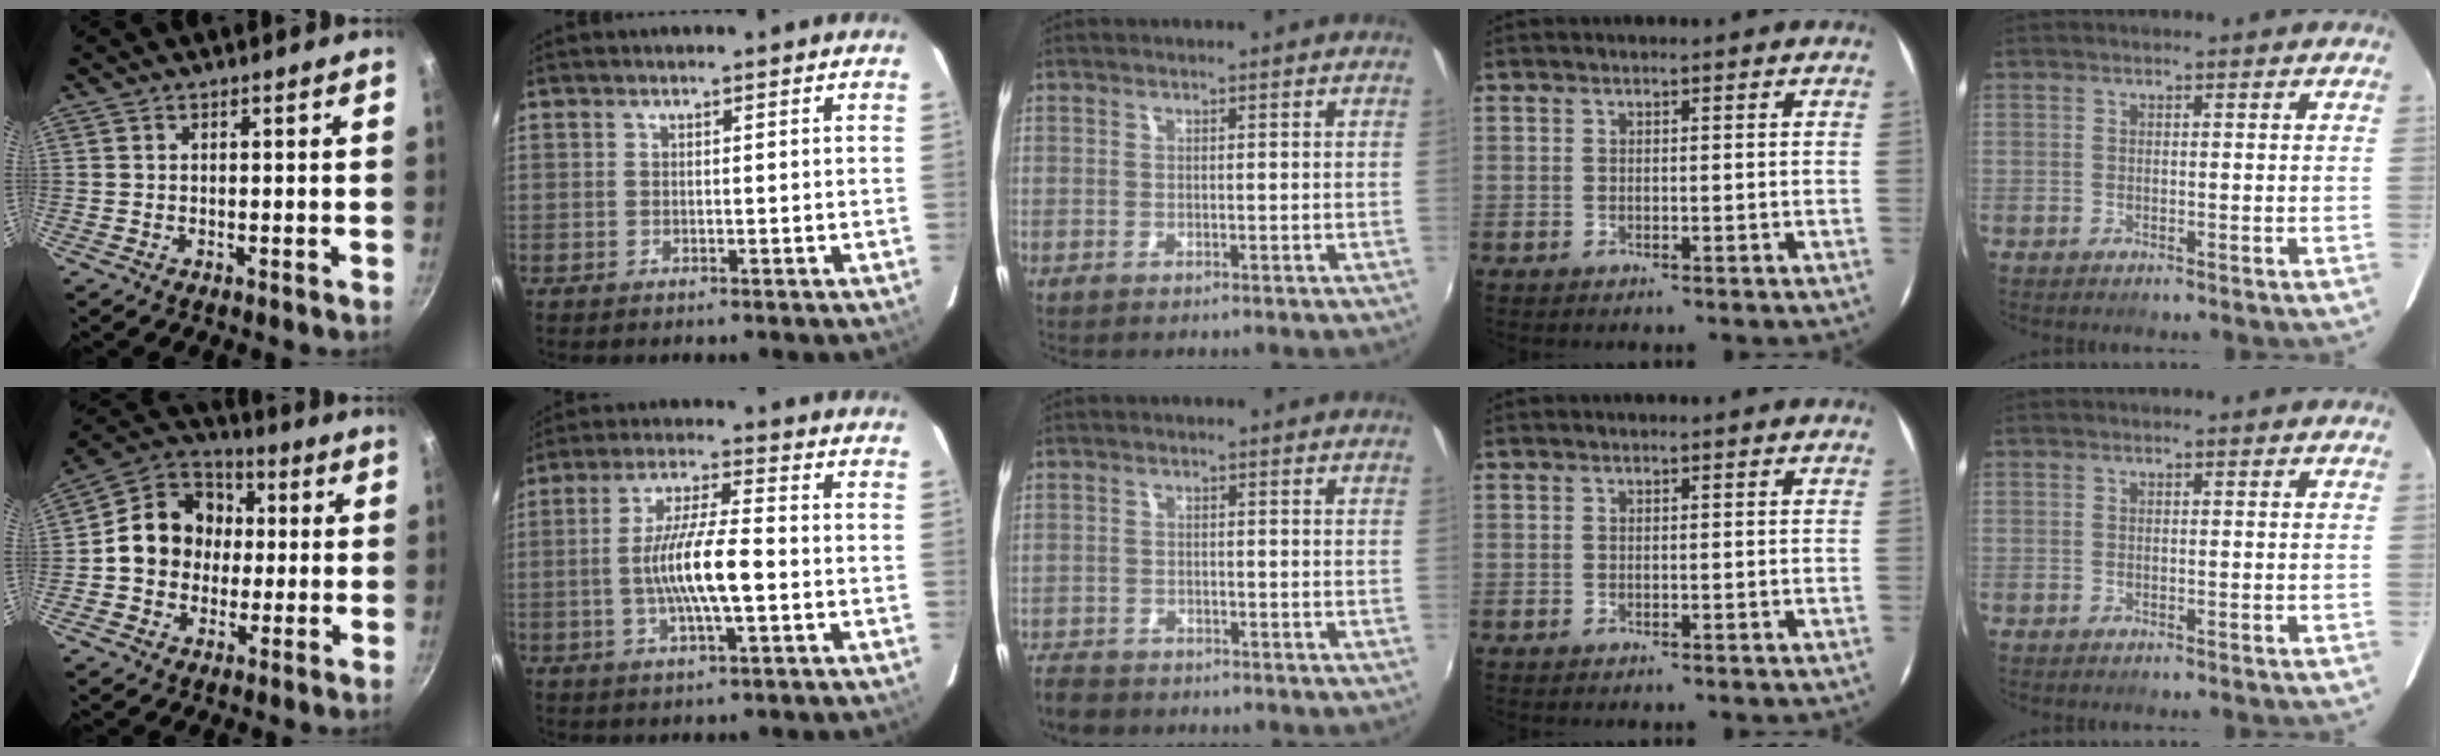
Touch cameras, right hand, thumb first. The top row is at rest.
{"thumb": {"total": 13.9, "force": [0.4, 12.0, 7.0], "torque": [-0.074, 0.029, -0.013]}, "index": {"total": 10.5, "force": [-1.8, 1.6, 10.2], "torque": [-0.192, -0.002, -0.032]}, "middle": {"total": 5.7, "force": [-4.9, 2.5, 1.4], "torque": [-0.055, -0.016, -0.090]}}